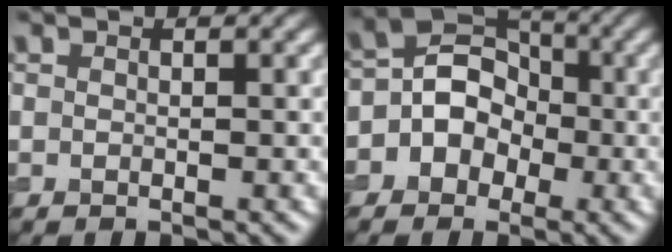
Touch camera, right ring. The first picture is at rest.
{"total": 5.7, "force": [-0.7, 5.0, 2.7], "torque": [-0.008, 0.020, -0.029]}